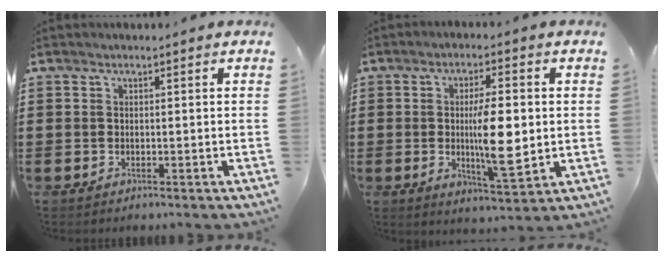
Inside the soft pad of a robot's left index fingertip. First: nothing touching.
{"total": 9.4, "force": [0.0, 2.8, 9.0], "torque": [-0.141, -0.010, -0.003]}